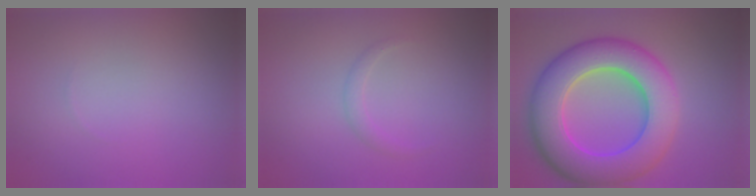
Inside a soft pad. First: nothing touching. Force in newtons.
{"total": 1.0, "press": 1.0, "slide": 0.1}
{"total": 10.7, "press": 10.7, "slide": 0.5}